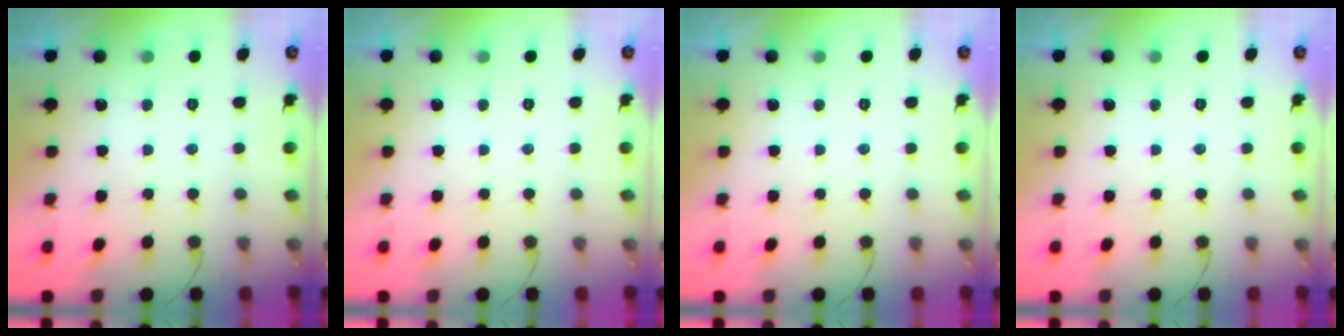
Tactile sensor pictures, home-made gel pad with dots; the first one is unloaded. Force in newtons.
{"total": 0.0}
{"total": 0.0}
{"total": 0.0}